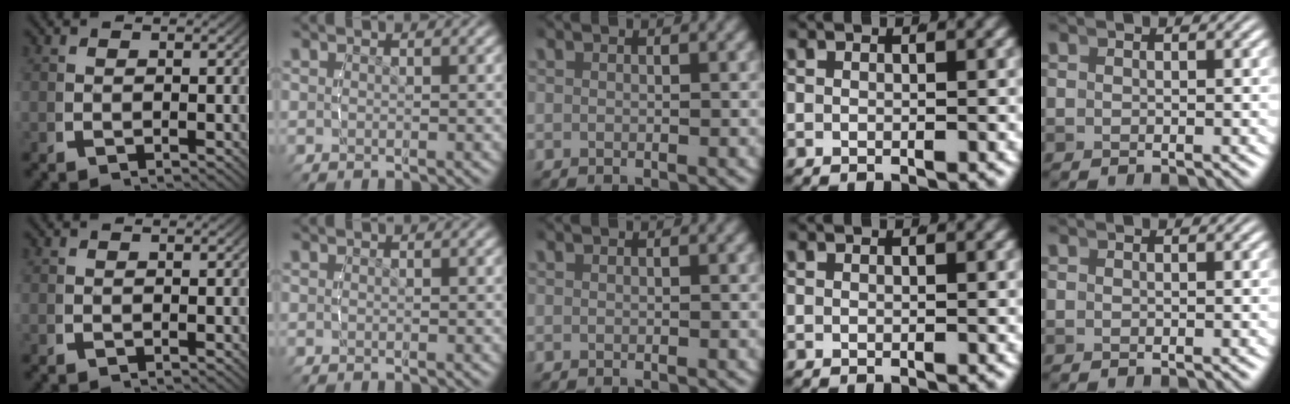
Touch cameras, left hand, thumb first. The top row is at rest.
{}